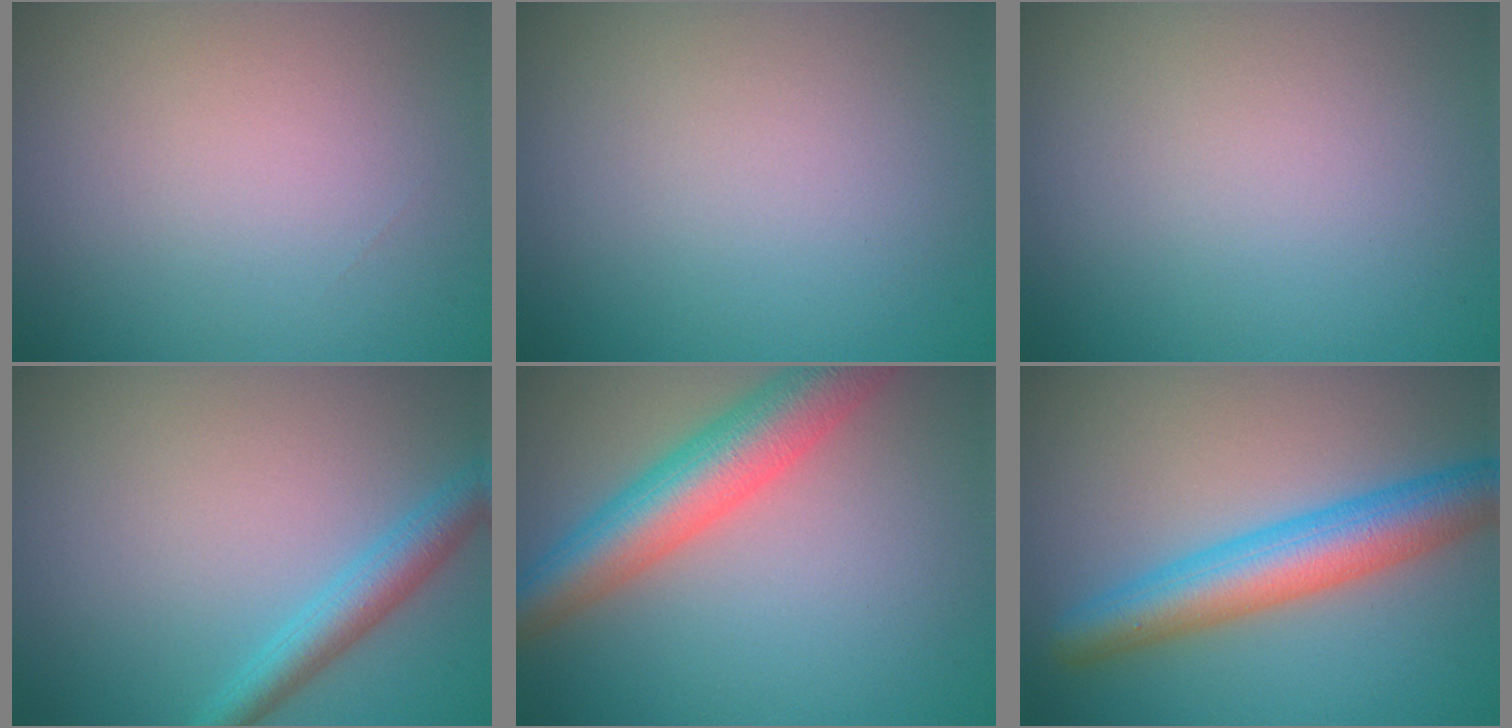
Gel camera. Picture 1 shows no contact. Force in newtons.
{"total": 0.0}
{"total": 0.0}
{"total": 3.0, "press": 2.9, "slide": 0.2}
{"total": 7.1, "press": 7.1, "slide": 0.5}
{"total": 6.1, "press": 6.1, "slide": 0.1}